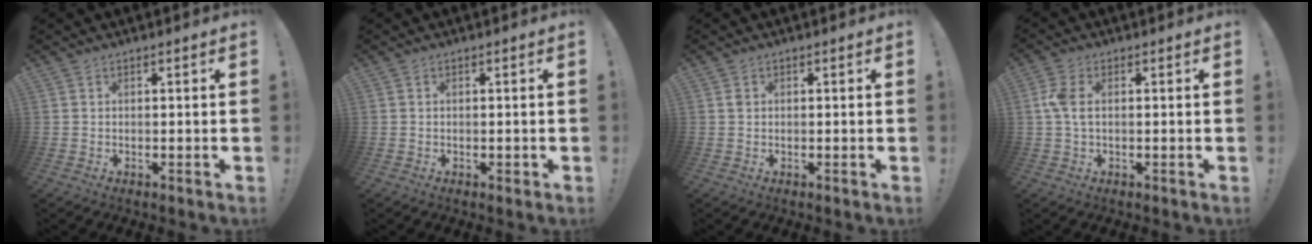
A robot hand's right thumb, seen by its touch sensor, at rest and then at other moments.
{"total": 0.7, "force": [-0.1, 0.5, 0.4], "torque": [0.000, -0.001, -0.003]}
{"total": 0.9, "force": [0.2, 0.7, 0.3], "torque": [-0.008, 0.003, 0.005]}
{"total": 5.0, "force": [0.5, 2.6, 4.2], "torque": [-0.087, 0.008, 0.009]}